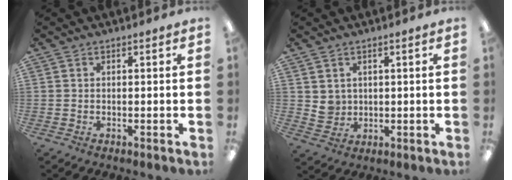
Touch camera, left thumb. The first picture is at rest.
{"total": 3.8, "force": [2.1, 3.2, 0.2], "torque": [-0.006, -0.007, 0.041]}